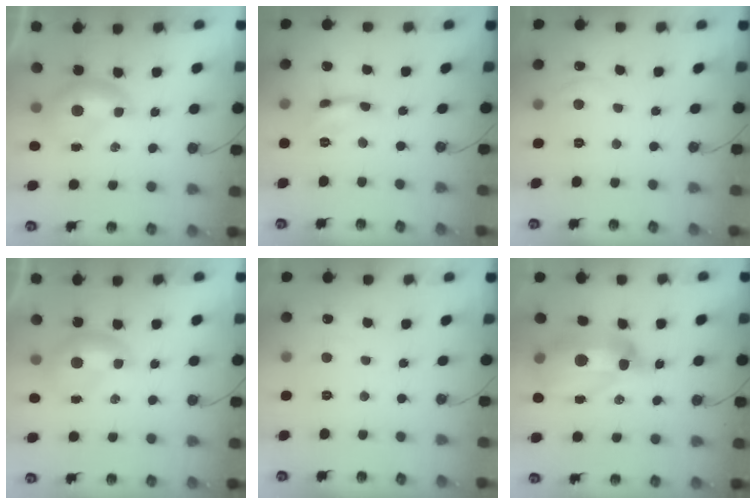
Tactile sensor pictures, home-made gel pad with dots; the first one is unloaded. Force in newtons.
{"total": 0.9, "press": 0.8, "slide": 0.1}
{"total": 1.0, "press": 0.7, "slide": 0.7}
{"total": 0.0}
{"total": 2.0, "press": 1.9, "slide": 0.6}
{"total": 13.2, "press": 13.2, "slide": 1.5}